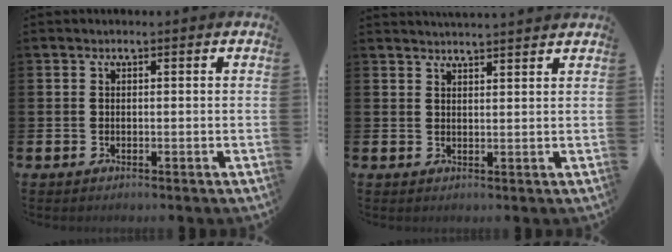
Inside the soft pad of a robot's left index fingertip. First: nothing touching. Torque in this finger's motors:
{"motor_torque": [0.87, -1.15, 0.08, 0.05]}